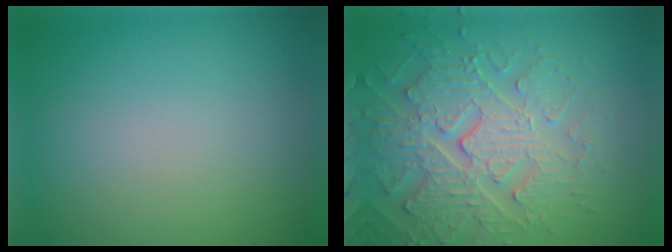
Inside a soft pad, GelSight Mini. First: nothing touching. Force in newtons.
{"total": 6.1, "press": 5.3, "slide": 3.0}